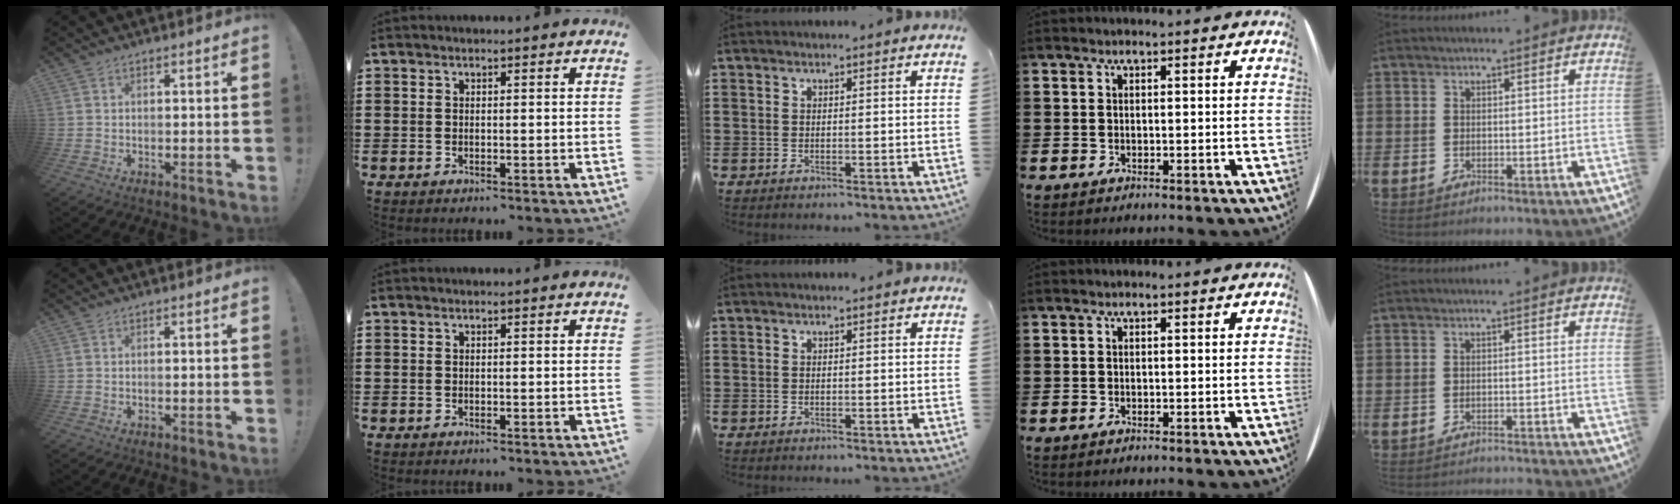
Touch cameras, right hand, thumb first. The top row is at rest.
{"little": {"total": 1.3, "force": [-1.2, -0.2, 0.0], "torque": [-0.002, 0.004, -0.026]}}